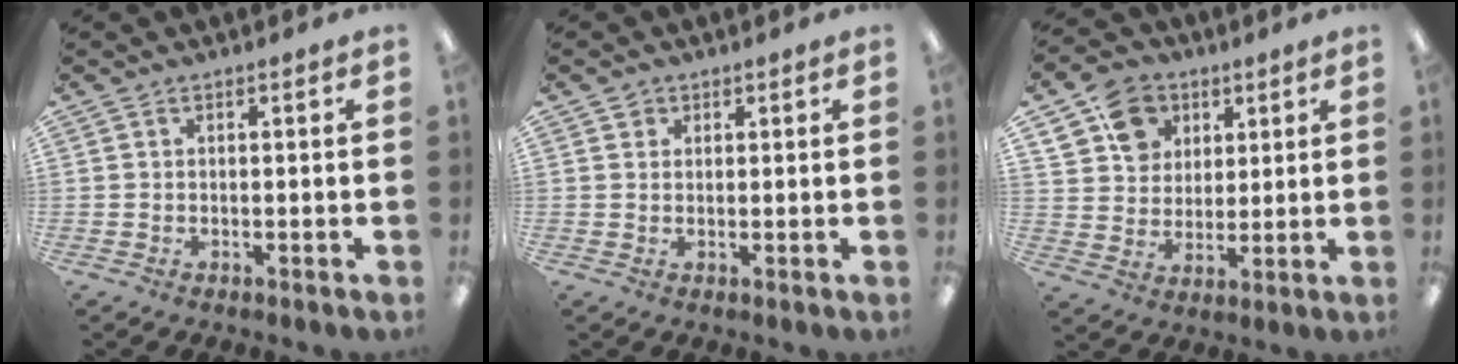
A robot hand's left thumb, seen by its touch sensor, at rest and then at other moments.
{"total": 1.4, "force": [0.9, 1.1, 0.1], "torque": [0.006, -0.001, 0.016]}
{"total": 12.1, "force": [6.5, 9.5, 3.8], "torque": [-0.072, -0.020, 0.126]}